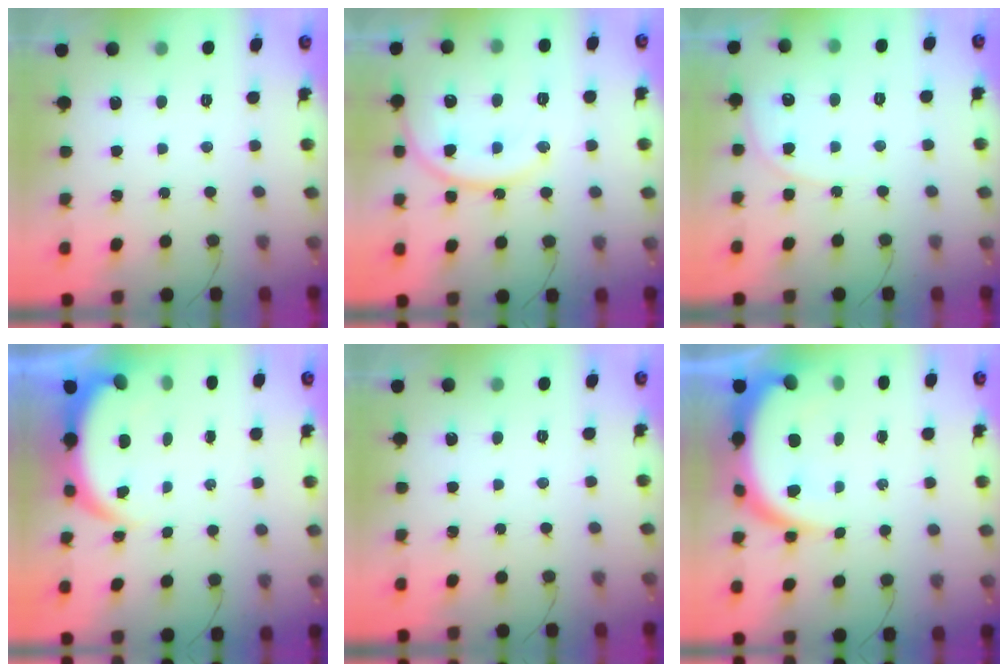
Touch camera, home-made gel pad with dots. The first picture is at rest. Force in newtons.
{"total": 16.3, "press": 16.2, "slide": 1.7}
{"total": 6.1, "press": 6.1, "slide": 0.3}
{"total": 4.7, "press": 4.7, "slide": 0.3}
{"total": 0.0}
{"total": 10.2, "press": 10.2, "slide": 1.0}